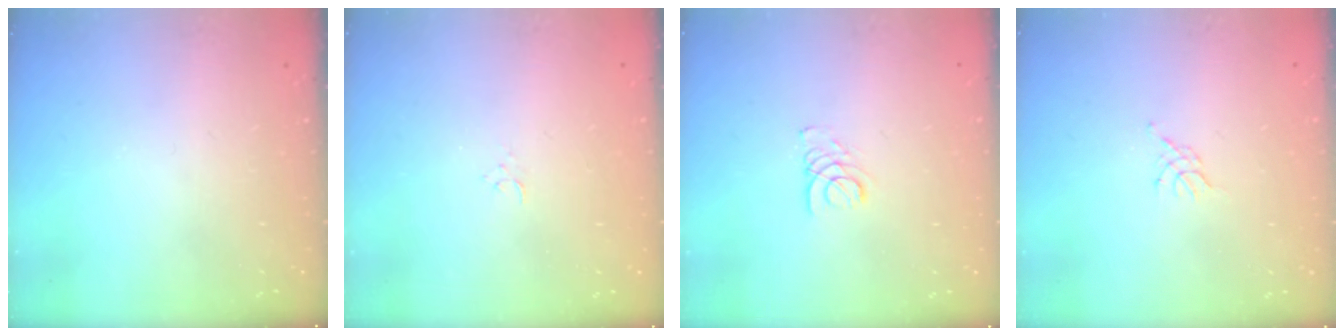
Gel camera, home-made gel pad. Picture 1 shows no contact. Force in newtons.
{"total": 2.4, "press": 2.4, "slide": 0.3}
{"total": 1.9, "press": 1.9, "slide": 0.2}
{"total": 2.3, "press": 2.2, "slide": 0.5}